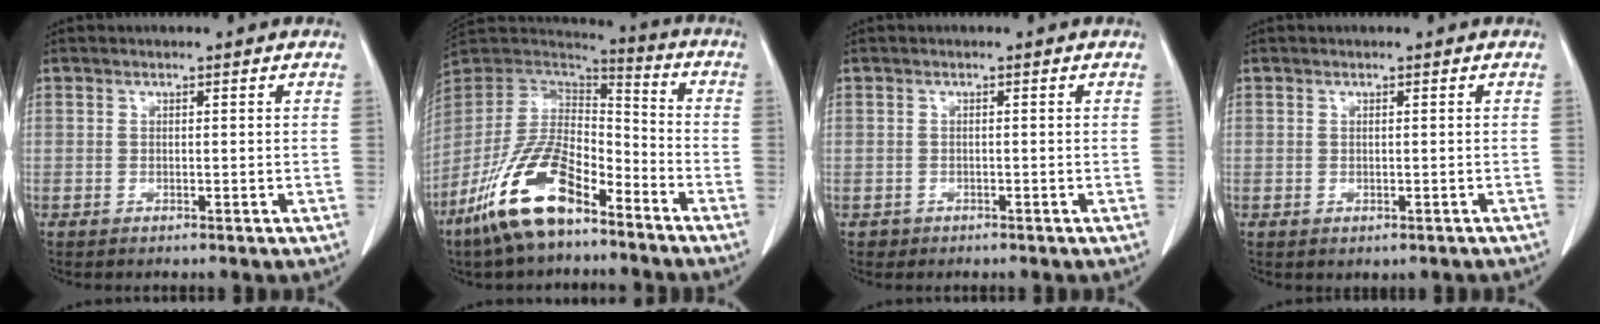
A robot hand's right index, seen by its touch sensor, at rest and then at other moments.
{"total": 16.2, "force": [-10.2, 6.0, 11.1], "torque": [-0.223, 0.005, -0.193]}
{"total": 1.1, "force": [-0.6, 0.9, -0.2], "torque": [-0.004, 0.004, -0.011]}
{"total": 1.2, "force": [-0.5, 1.0, 0.4], "torque": [-0.007, 0.003, 0.001]}